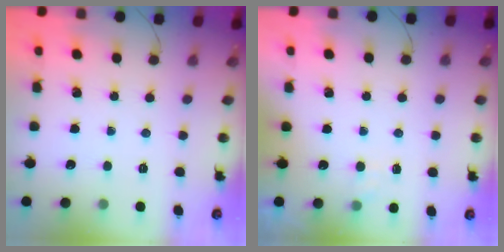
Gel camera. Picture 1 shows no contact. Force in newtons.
{"total": 4.0, "press": 3.8, "slide": 1.2}